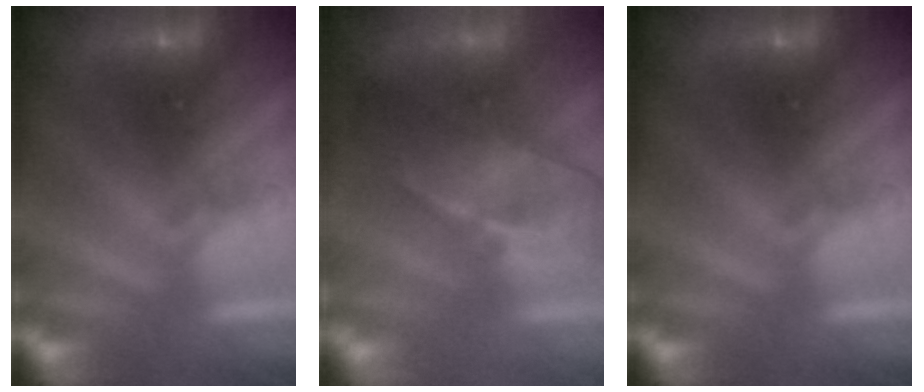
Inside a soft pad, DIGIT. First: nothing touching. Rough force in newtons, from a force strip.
{"total": 6.9}
{"total": 0.0}